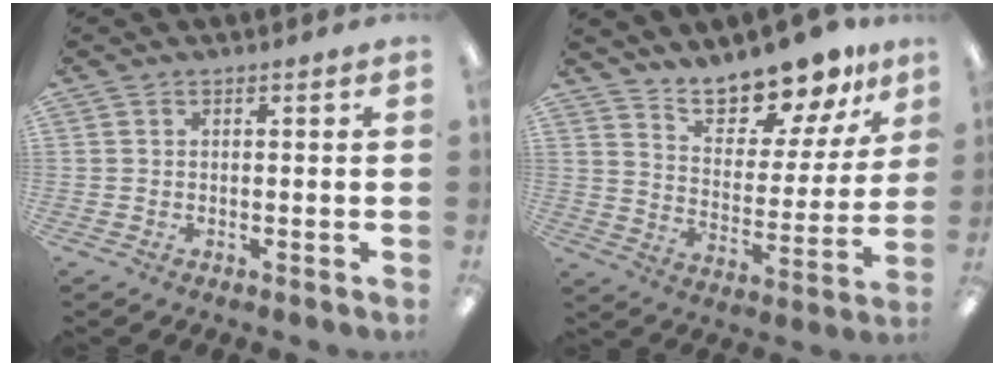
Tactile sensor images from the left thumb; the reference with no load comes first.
{"total": 14.2, "force": [13.1, 3.5, 4.1], "torque": [-0.076, -0.106, 0.237]}